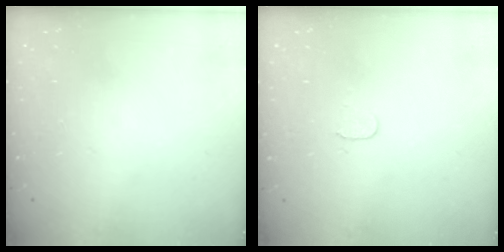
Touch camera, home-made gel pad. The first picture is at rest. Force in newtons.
{"total": 3.8, "press": 3.8, "slide": 0.3}